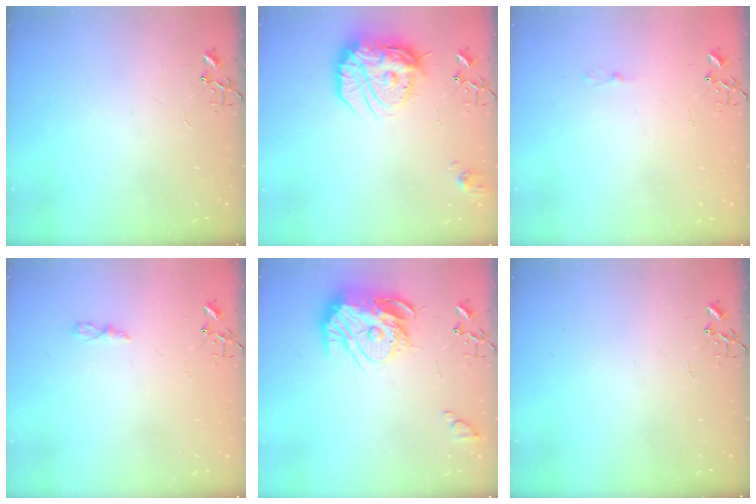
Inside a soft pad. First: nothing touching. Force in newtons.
{"total": 19.3, "press": 19.2, "slide": 1.7}
{"total": 2.5, "press": 2.5, "slide": 0.3}
{"total": 4.4, "press": 4.4, "slide": 0.6}
{"total": 16.3, "press": 16.2, "slide": 1.6}
{"total": 0.0}